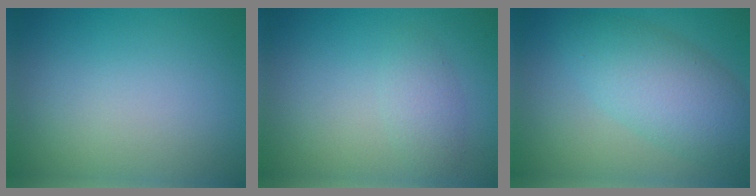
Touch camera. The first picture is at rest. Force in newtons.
{"total": 1.8, "press": 1.8, "slide": 0.1}
{"total": 5.7, "press": 5.7, "slide": 0.2}